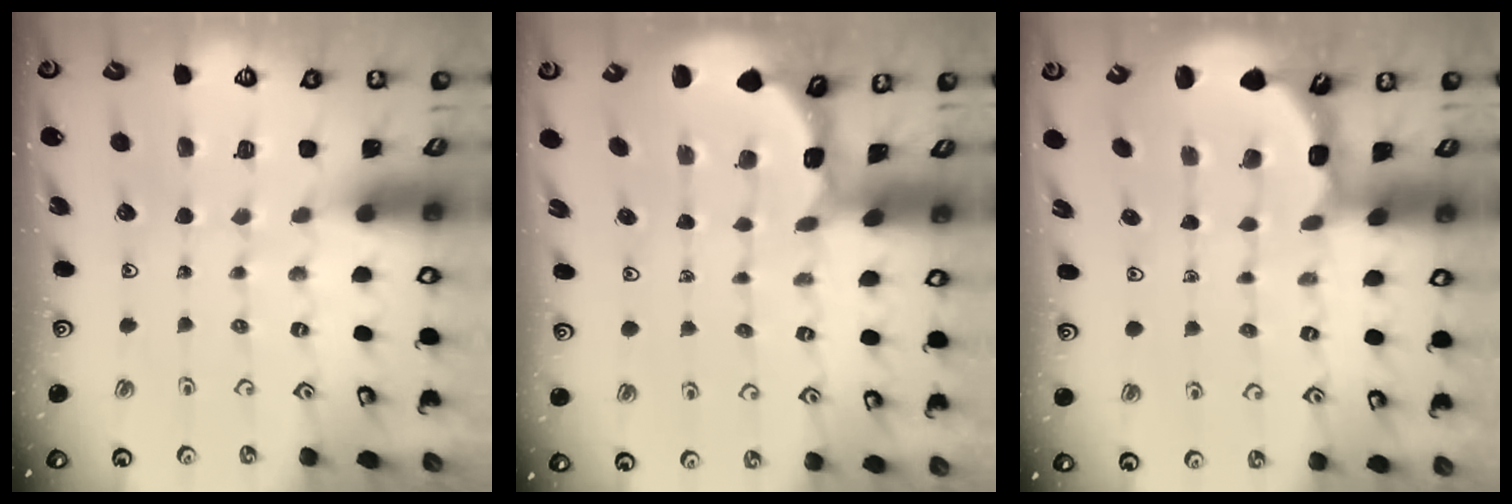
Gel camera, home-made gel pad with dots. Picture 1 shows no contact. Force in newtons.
{"total": 1.1, "press": 1.1, "slide": 0.3}
{"total": 2.1, "press": 1.9, "slide": 0.9}